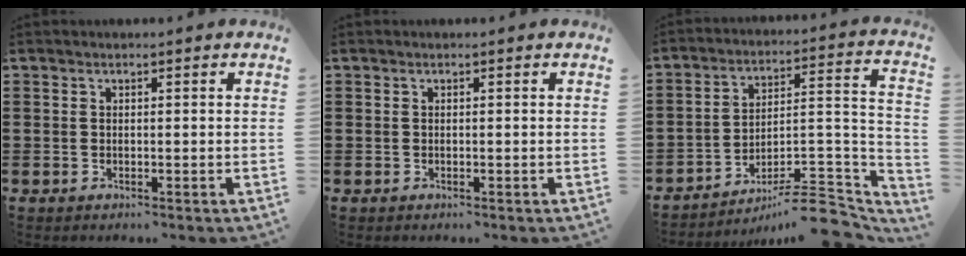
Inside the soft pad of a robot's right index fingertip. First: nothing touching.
{"total": 0.0}
{"total": 8.1, "force": [-6.6, 1.6, 4.5], "torque": [-0.062, 0.008, -0.127]}